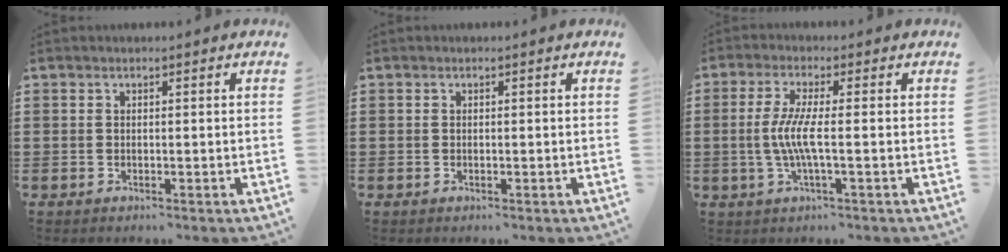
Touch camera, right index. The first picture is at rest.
{"total": 0.0}
{"total": 5.6, "force": [-0.9, 0.4, 5.5], "torque": [-0.129, -0.014, -0.028]}